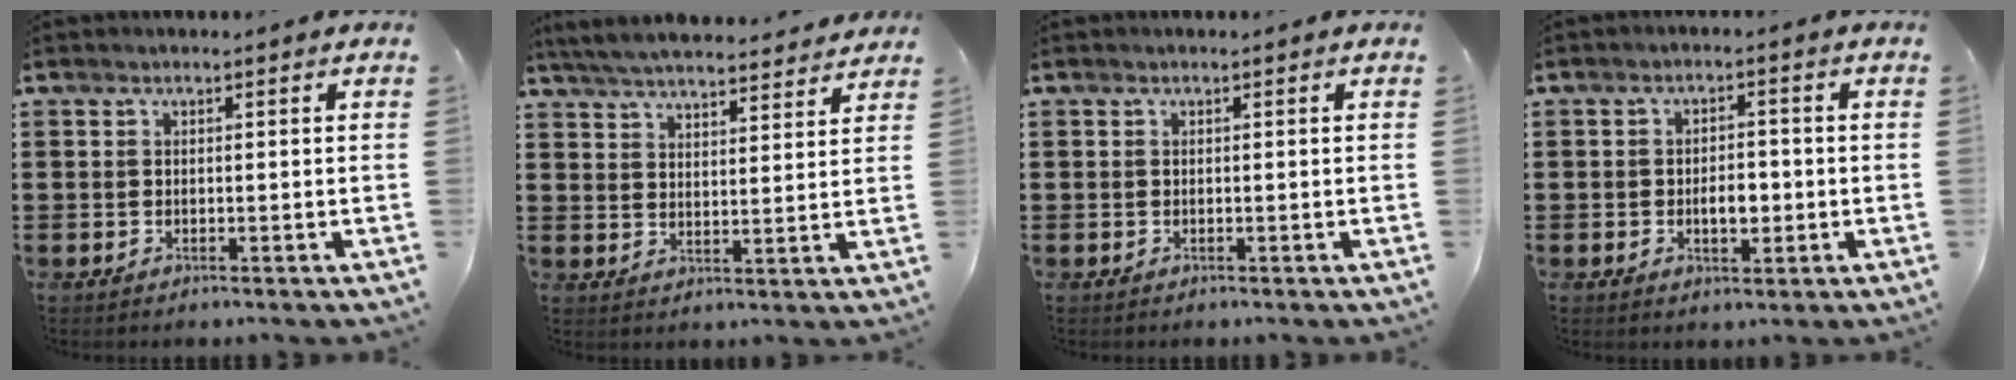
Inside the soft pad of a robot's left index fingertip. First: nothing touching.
{"total": 5.3, "force": [5.2, 0.2, 1.1], "torque": [-0.043, -0.025, 0.092]}
{"total": 0.0}
{"total": 3.9, "force": [-0.7, 2.0, 3.3], "torque": [-0.055, 0.000, -0.017]}